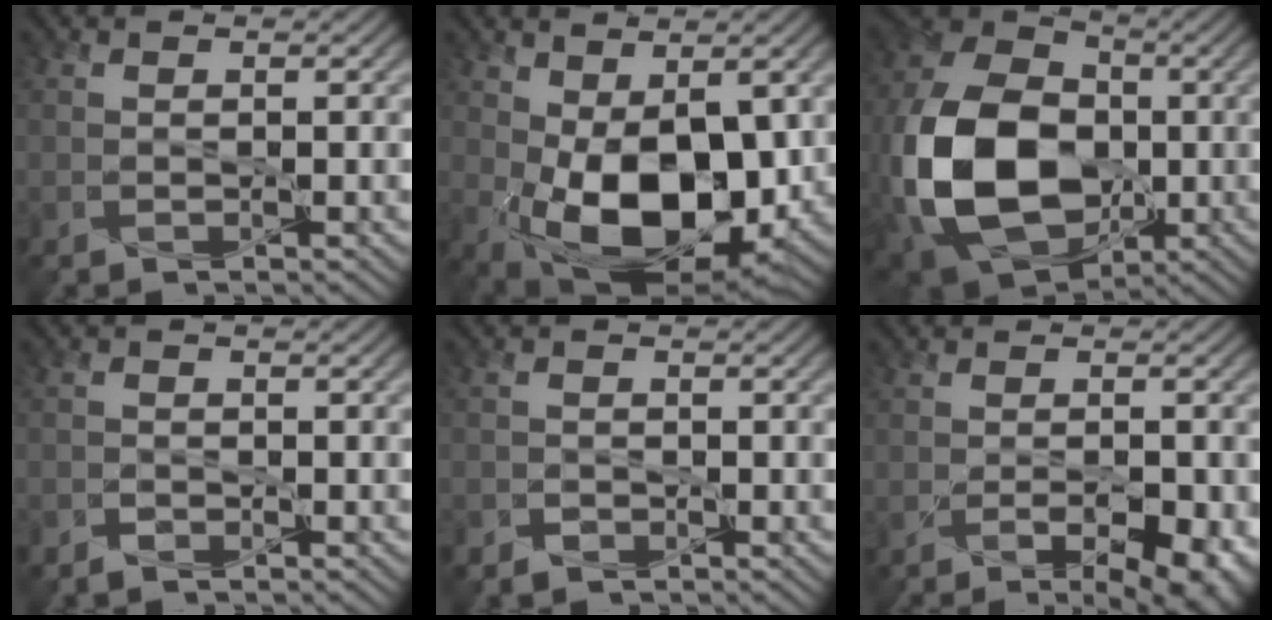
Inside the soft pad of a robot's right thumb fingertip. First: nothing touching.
{"total": 13.2, "force": [-1.1, 7.7, 10.7], "torque": [-0.200, -0.030, -0.006]}
{"total": 19.7, "force": [-3.6, 14.1, 13.3], "torque": [-0.317, -0.025, -0.069]}
{"total": 1.4, "force": [-1.2, 0.7, 0.4], "torque": [-0.010, -0.002, -0.028]}
{"total": 1.7, "force": [-1.4, 1.0, 0.4], "torque": [-0.008, -0.004, -0.032]}
{"total": 5.4, "force": [-2.2, 2.1, 4.4], "torque": [-0.064, -0.014, -0.016]}